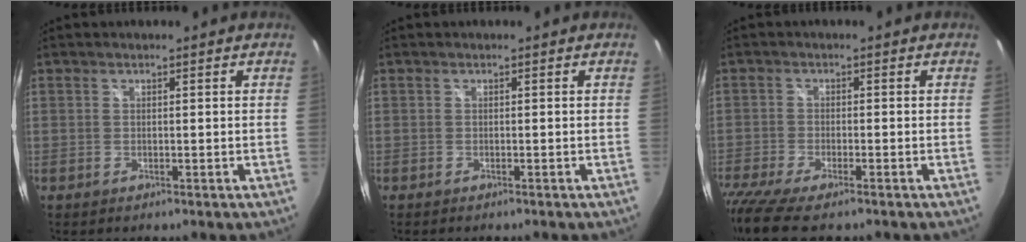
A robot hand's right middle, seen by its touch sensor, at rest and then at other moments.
{"total": 0.7, "force": [-0.7, 0.1, 0.3], "torque": [-0.005, -0.003, -0.011]}
{"total": 10.1, "force": [-8.0, 1.8, 5.9], "torque": [-0.146, -0.049, -0.145]}